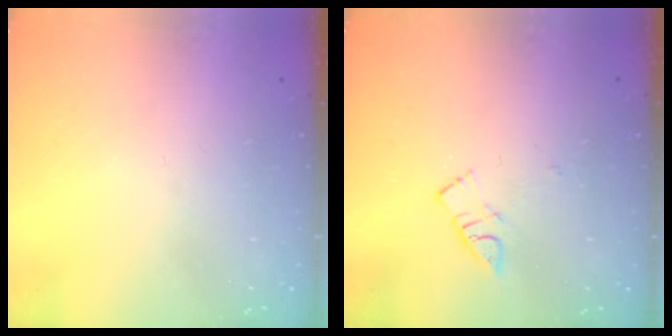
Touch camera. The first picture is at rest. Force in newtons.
{"total": 4.8, "press": 4.7, "slide": 0.8}